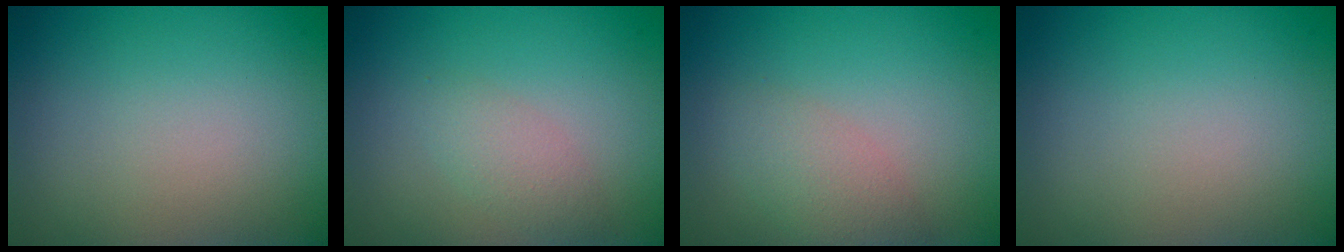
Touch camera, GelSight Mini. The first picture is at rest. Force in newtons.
{"total": 1.8, "press": 1.8, "slide": 0.1}
{"total": 2.7, "press": 2.7, "slide": 0.1}
{"total": 0.0}